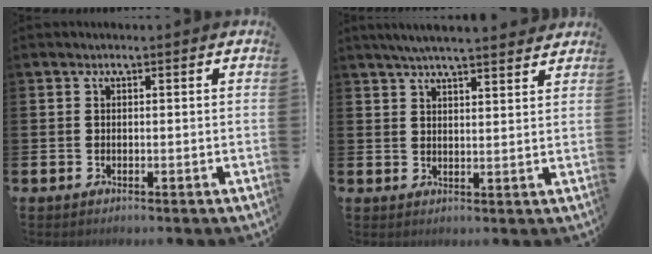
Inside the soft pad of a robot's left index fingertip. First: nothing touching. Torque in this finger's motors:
{"motor_torque": [1.01, -1.13, 0.37, 0.20]}